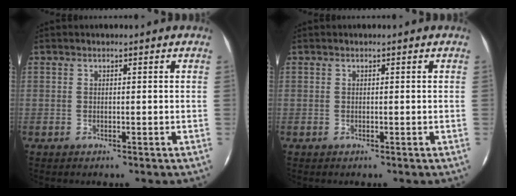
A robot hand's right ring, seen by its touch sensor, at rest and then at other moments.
{"total": 0.0}